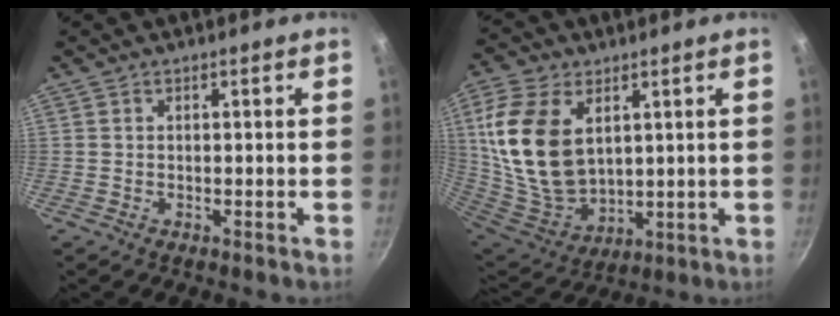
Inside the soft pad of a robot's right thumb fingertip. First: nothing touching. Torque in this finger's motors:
{"motor_torque": [-0.78, 1.78, 1.09, 1.32, 0.22]}